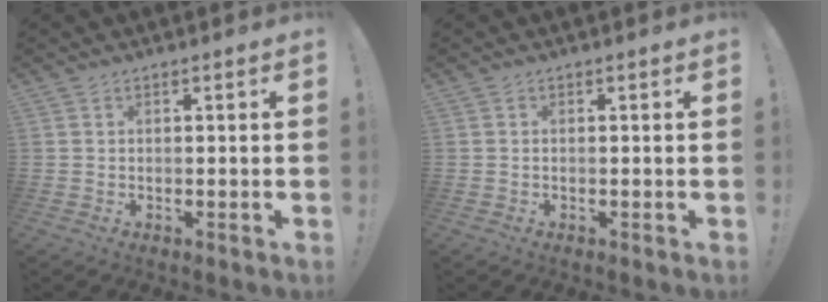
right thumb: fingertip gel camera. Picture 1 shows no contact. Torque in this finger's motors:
{"motor_torque": [-0.03, 0.03, -0.08, -0.02, -0.02]}